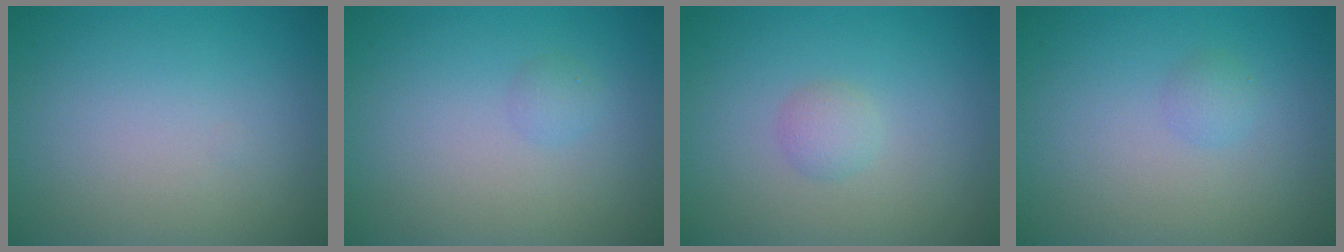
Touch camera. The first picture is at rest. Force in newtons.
{"total": 0.9, "press": 0.9, "slide": 0.0}
{"total": 1.3, "press": 1.3, "slide": 0.1}
{"total": 1.0, "press": 1.0, "slide": 0.1}